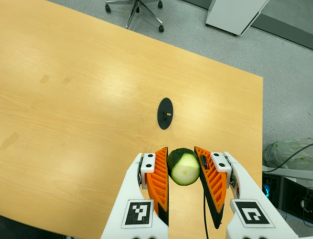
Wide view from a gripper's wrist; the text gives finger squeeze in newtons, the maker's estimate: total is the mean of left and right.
{"total": 9.5, "left": 8.9, "right": 10.2}